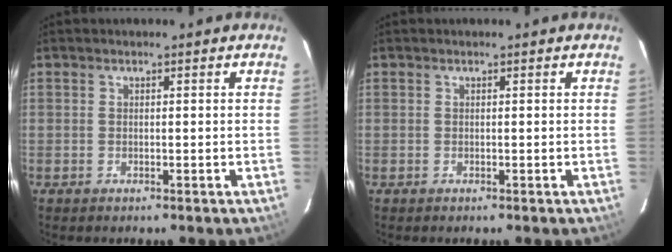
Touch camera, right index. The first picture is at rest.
{"total": 0.0}